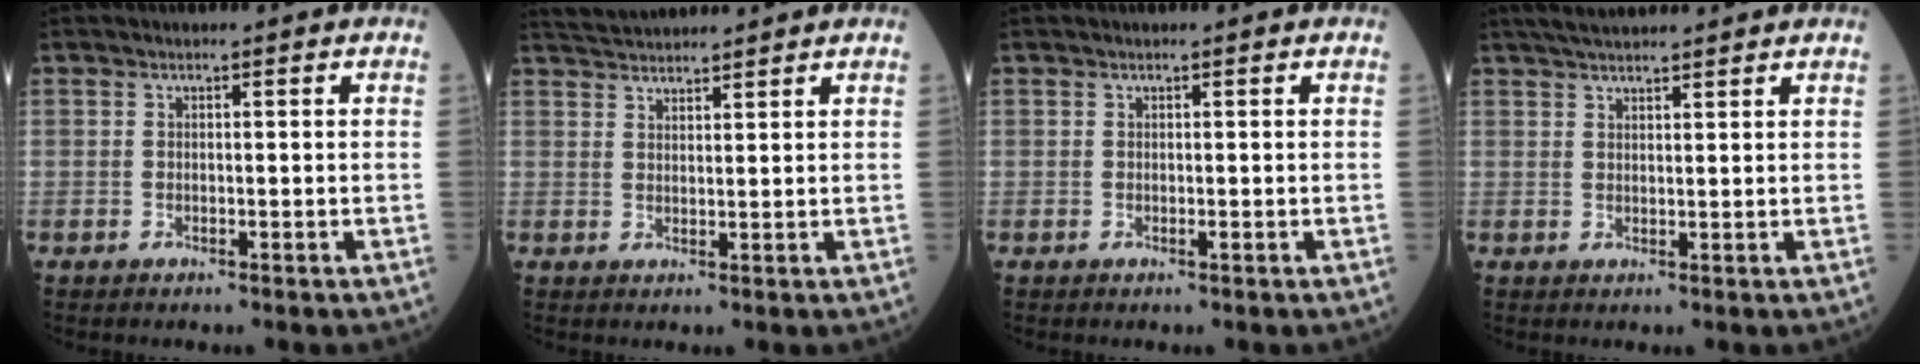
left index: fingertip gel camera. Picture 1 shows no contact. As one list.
[{"total": 5.4, "force": [5.3, -0.1, 1.0], "torque": [-0.024, 0.035, 0.091]}, {"total": 0.0}, {"total": 6.5, "force": [5.8, 0.6, 2.9], "torque": [-0.045, 0.035, 0.091]}]